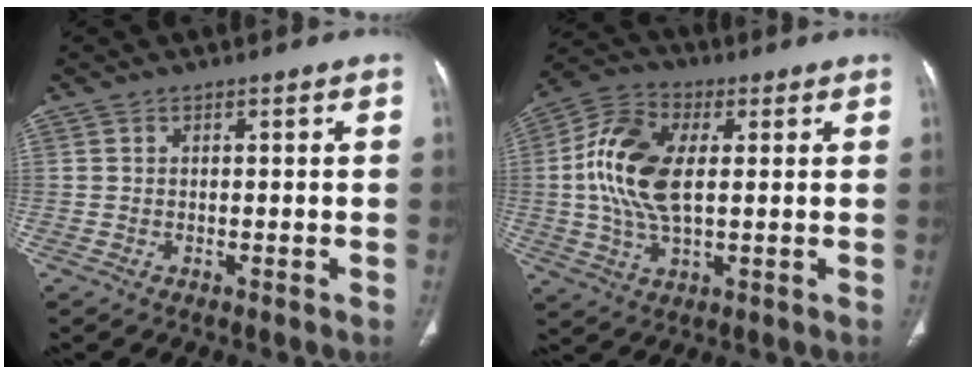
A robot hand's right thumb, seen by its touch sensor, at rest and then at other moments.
{"total": 13.7, "force": [1.5, 7.4, 11.4], "torque": [-0.236, 0.012, 0.024]}